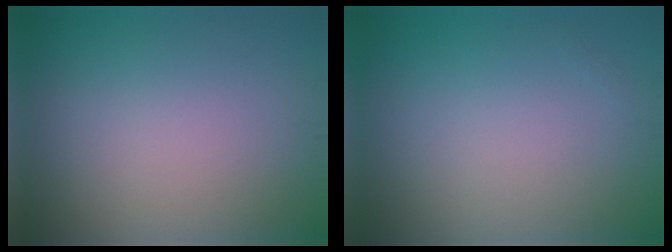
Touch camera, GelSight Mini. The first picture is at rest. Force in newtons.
{"total": 0.0}